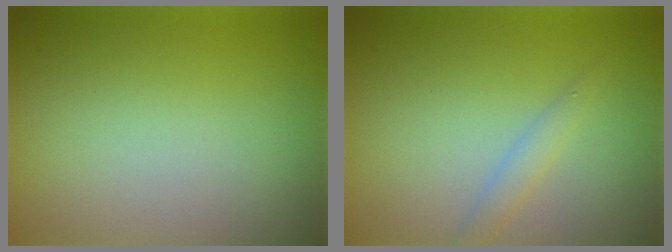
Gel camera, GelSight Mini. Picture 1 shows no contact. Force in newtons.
{"total": 1.4, "press": 1.4, "slide": 0.1}